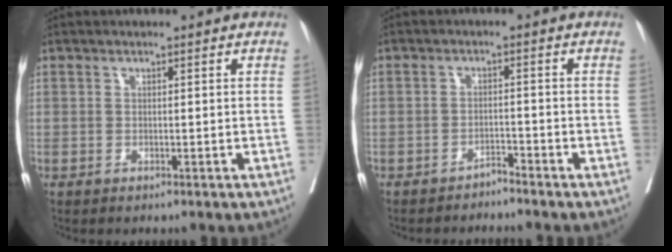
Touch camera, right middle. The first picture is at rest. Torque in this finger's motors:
{"motor_torque": [0.17, -0.82, -0.14, -0.03]}